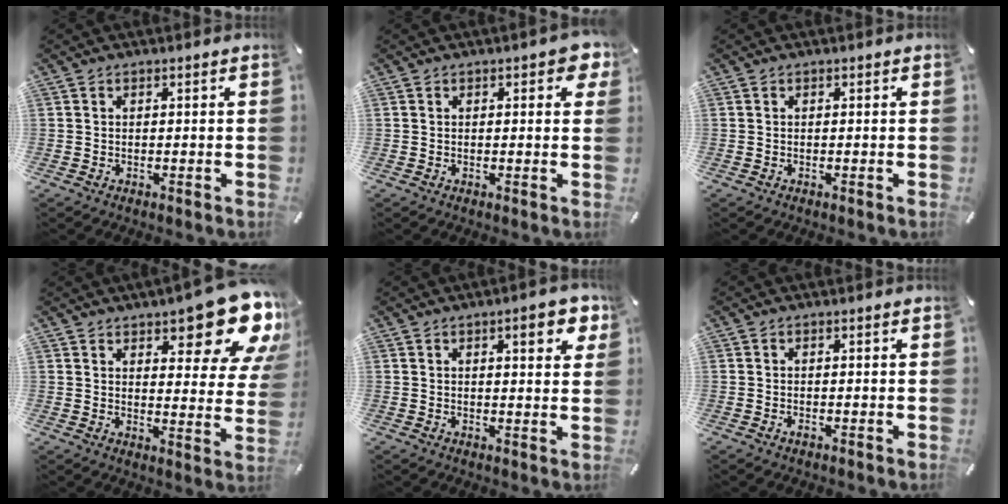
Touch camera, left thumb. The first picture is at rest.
{"total": 3.4, "force": [1.2, 1.5, 2.8], "torque": [-0.033, -0.002, 0.016]}
{"total": 0.0}
{"total": 16.0, "force": [10.8, 5.9, 10.2], "torque": [-0.116, -0.086, 0.179]}
{"total": 7.3, "force": [3.5, 2.2, 6.0], "torque": [-0.081, -0.010, 0.053]}
{"total": 0.6, "force": [-0.3, 0.2, 0.5], "torque": [-0.010, -0.003, -0.005]}